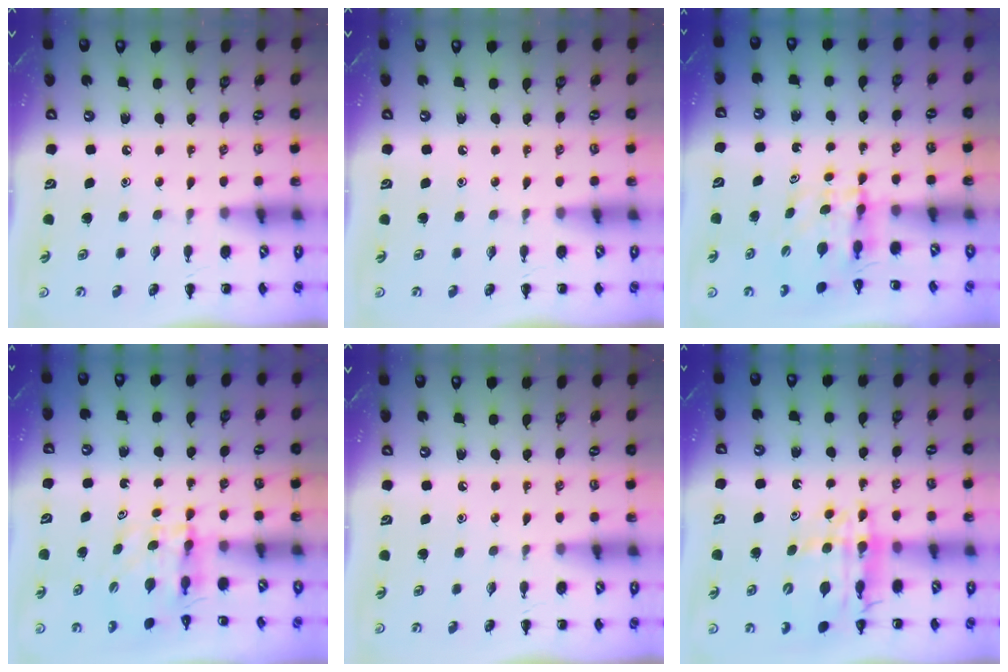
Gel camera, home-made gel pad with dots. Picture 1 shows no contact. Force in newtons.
{"total": 0.0}
{"total": 4.0, "press": 4.0, "slide": 0.1}
{"total": 3.9, "press": 3.9, "slide": 0.1}
{"total": 0.0}
{"total": 13.0, "press": 12.4, "slide": 3.9}